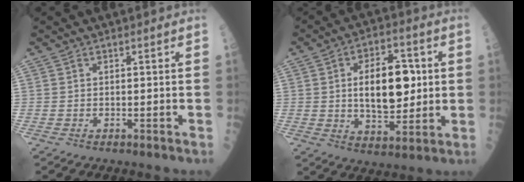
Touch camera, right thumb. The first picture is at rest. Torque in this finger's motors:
{"motor_torque": [1.97, 1.90, 0.67, -0.41, 0.37]}